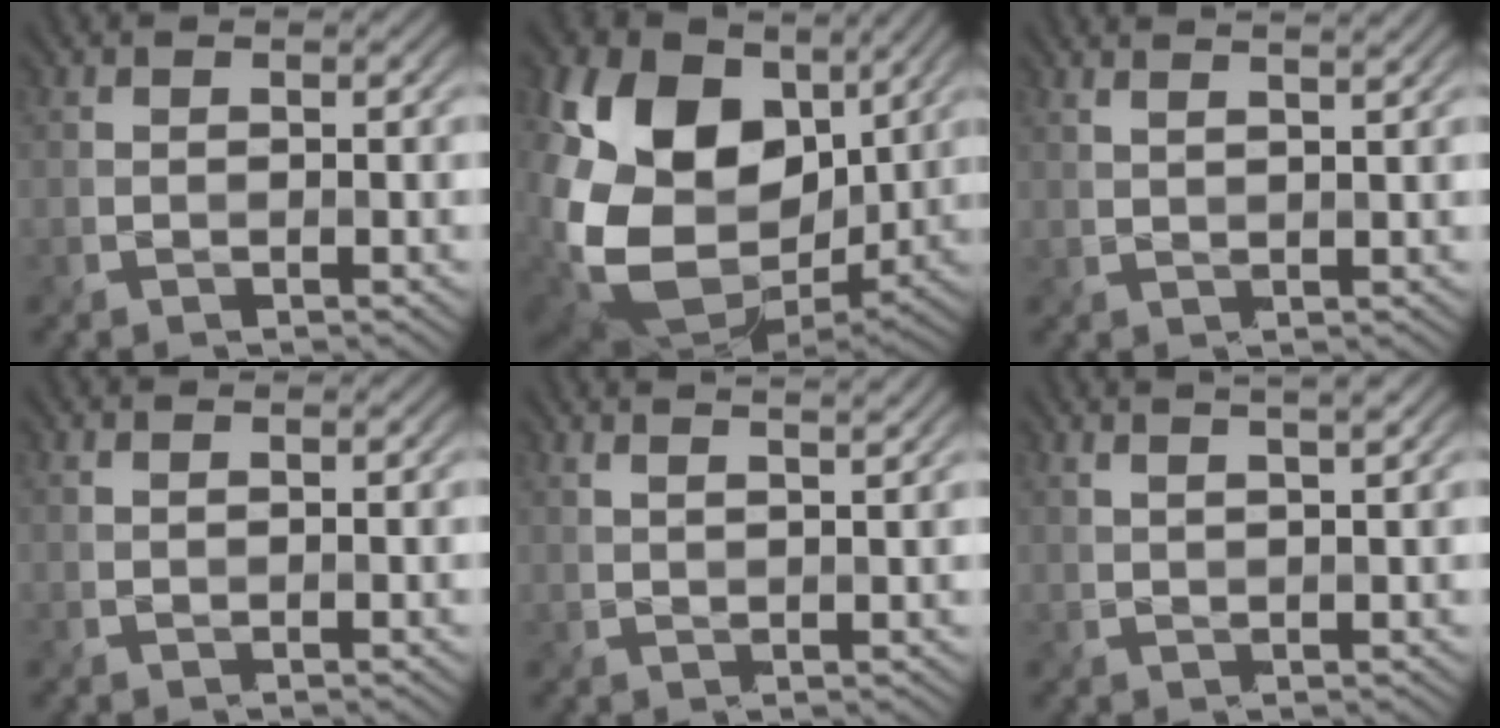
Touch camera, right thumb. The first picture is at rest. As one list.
[{"total": 16.7, "force": [1.4, 12.4, 11.1], "torque": [-0.238, -0.022, 0.035]}, {"total": 4.1, "force": [3.1, 0.9, 2.5], "torque": [-0.015, 0.021, 0.021]}, {"total": 0.0}, {"total": 4.5, "force": [3.5, 0.9, 2.6], "torque": [-0.020, 0.023, 0.028]}, {"total": 4.3, "force": [3.0, 0.8, 3.0], "torque": [-0.033, 0.022, 0.026]}]